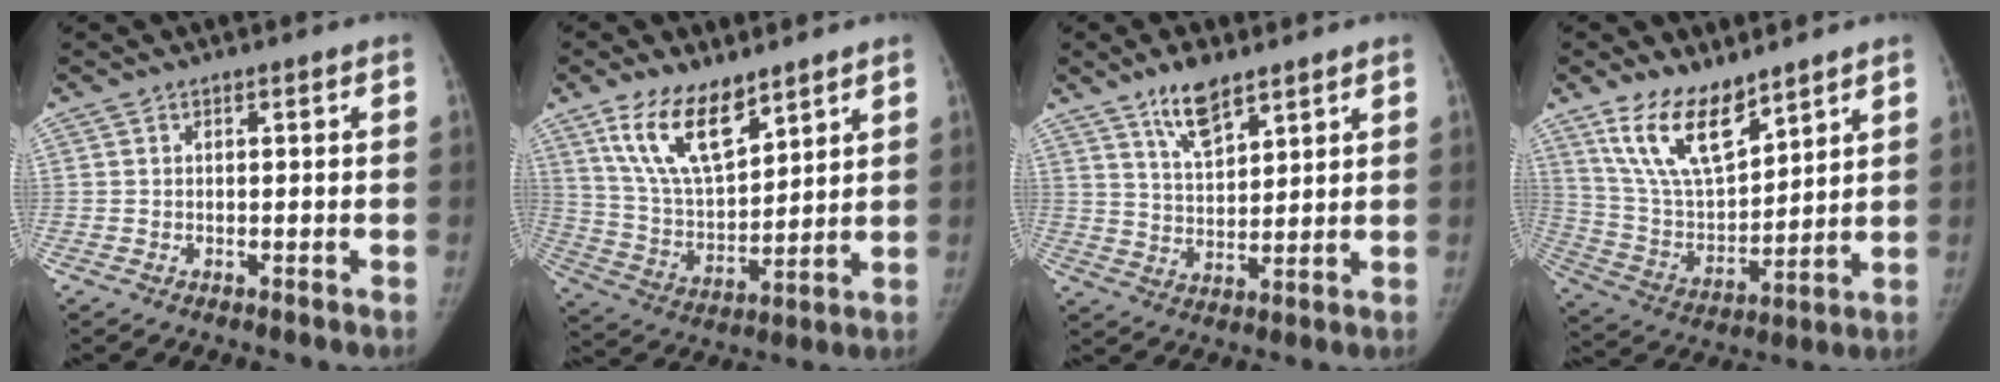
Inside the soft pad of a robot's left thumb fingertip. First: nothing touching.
{"total": 13.9, "force": [9.0, 6.0, 8.7], "torque": [-0.132, -0.047, 0.183]}
{"total": 8.2, "force": [5.7, 3.0, 5.0], "torque": [-0.071, -0.035, 0.107]}
{"total": 14.9, "force": [10.2, 6.3, 8.9], "torque": [-0.131, -0.058, 0.210]}